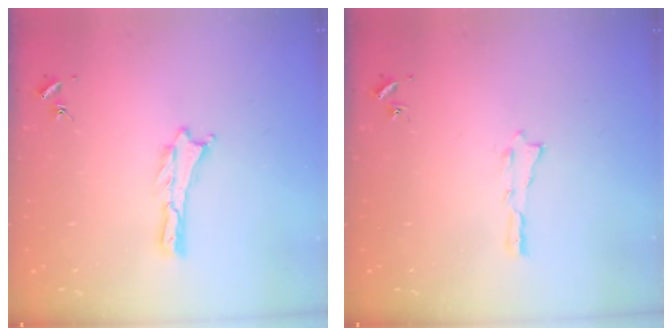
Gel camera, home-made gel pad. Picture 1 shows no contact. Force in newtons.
{"total": 0.0}